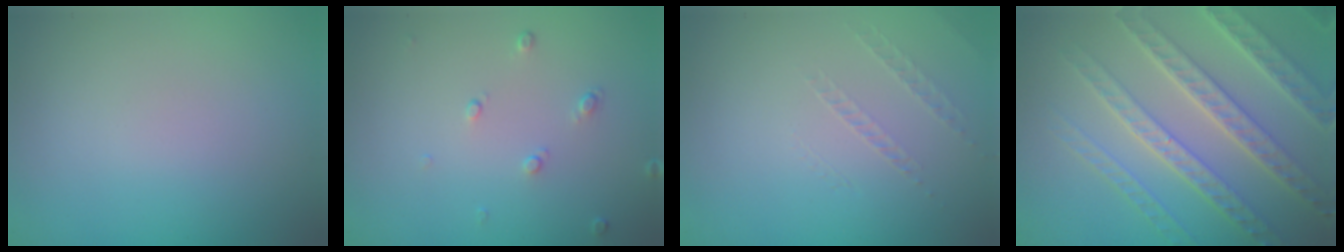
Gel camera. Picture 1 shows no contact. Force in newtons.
{"total": 0.9, "press": 0.6, "slide": 0.7}
{"total": 0.9, "press": 0.1, "slide": 0.9}
{"total": 7.2, "press": 5.5, "slide": 4.6}